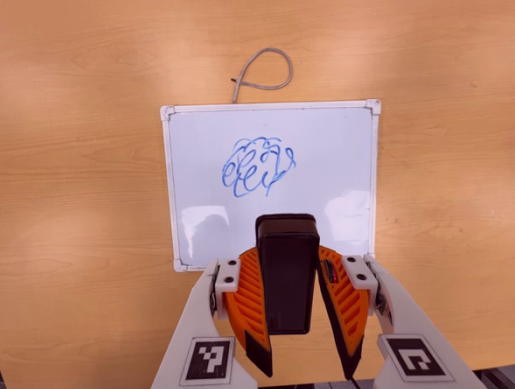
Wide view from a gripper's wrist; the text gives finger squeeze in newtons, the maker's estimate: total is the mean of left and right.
{"total": 7.8, "left": 6.5, "right": 9.2}